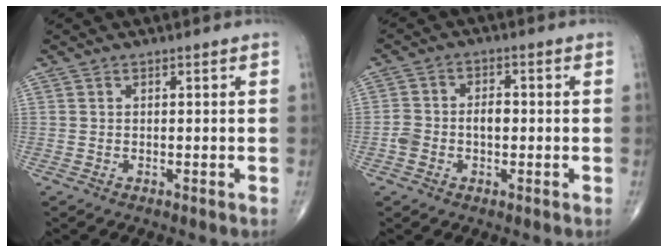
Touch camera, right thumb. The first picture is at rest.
{"total": 5.2, "force": [-0.8, 3.5, 3.7], "torque": [-0.071, 0.026, -0.014]}